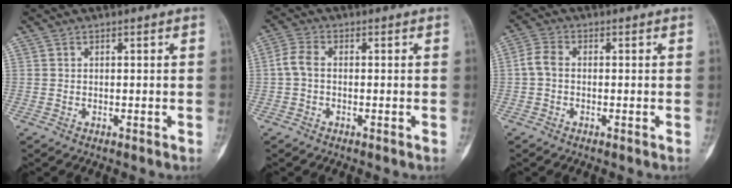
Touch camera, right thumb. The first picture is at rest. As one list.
[{"total": 3.5, "force": [-0.3, 2.2, 2.7], "torque": [-0.061, 0.009, -0.014]}, {"total": 3.4, "force": [-0.3, 2.3, 2.5], "torque": [-0.051, 0.008, -0.015]}]